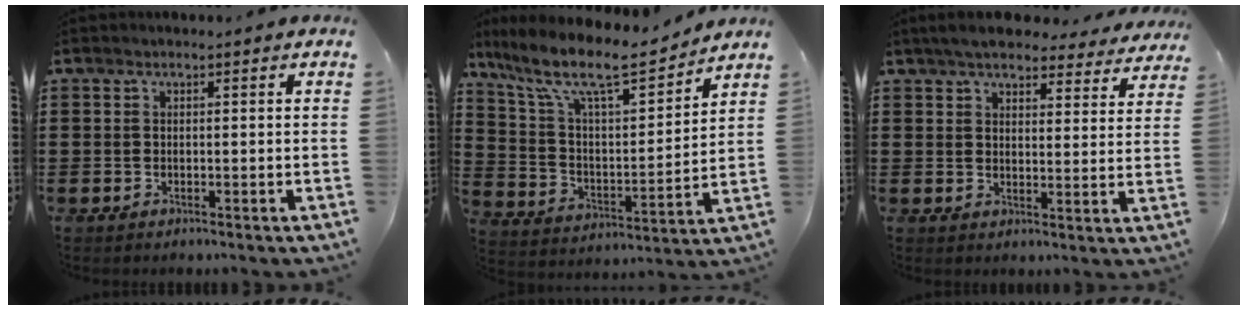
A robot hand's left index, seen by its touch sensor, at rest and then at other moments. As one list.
[{"total": 11.4, "force": [9.1, 2.2, 6.5], "torque": [-0.155, -0.055, 0.153]}, {"total": 5.2, "force": [5.0, 0.9, 1.2], "torque": [-0.037, -0.021, 0.088]}]